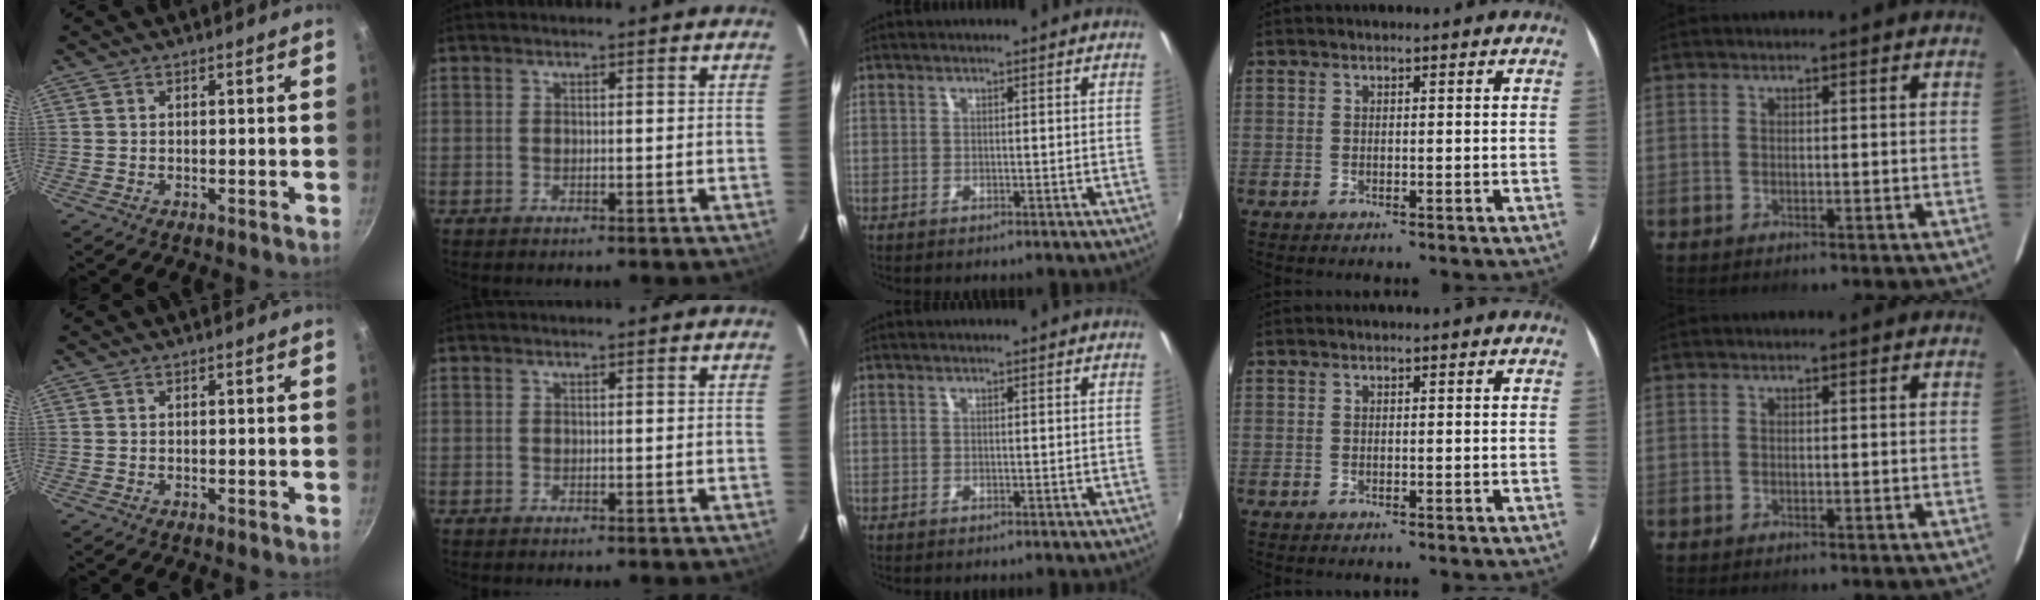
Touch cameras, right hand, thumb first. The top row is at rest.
{}